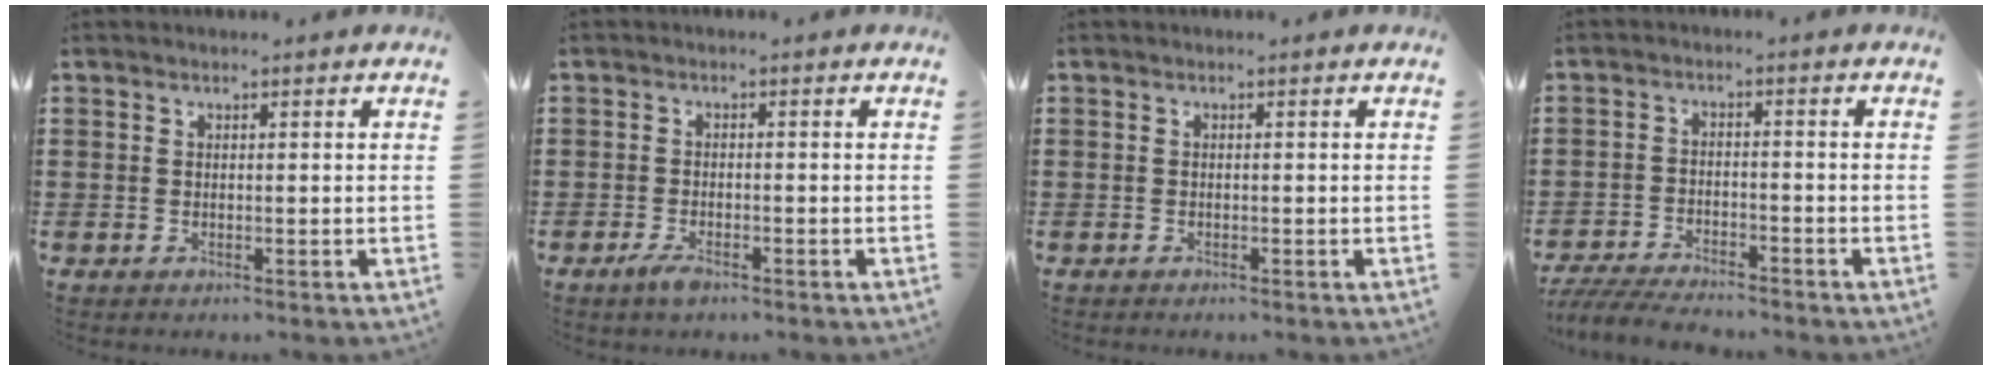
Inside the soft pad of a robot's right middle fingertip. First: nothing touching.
{"total": 2.2, "force": [-1.4, 0.7, 1.6], "torque": [-0.036, -0.003, -0.027]}
{"total": 0.0}
{"total": 4.8, "force": [-4.6, 0.4, 1.2], "torque": [-0.034, -0.006, -0.095]}